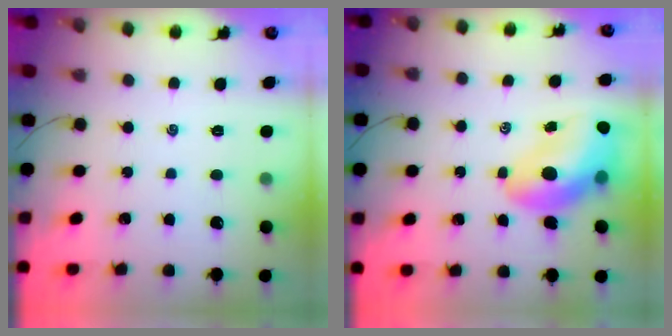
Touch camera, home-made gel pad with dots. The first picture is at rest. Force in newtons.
{"total": 13.3, "press": 12.7, "slide": 4.0}